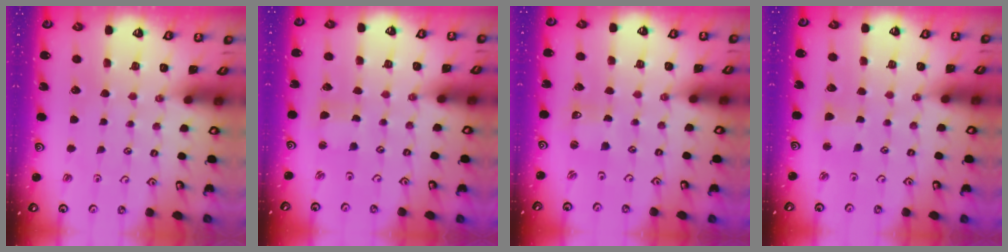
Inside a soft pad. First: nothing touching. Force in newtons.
{"total": 1.3, "press": 1.3, "slide": 0.3}
{"total": 0.7, "press": 0.7, "slide": 0.1}
{"total": 2.4, "press": 2.4, "slide": 0.3}